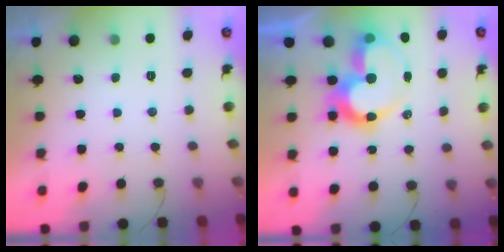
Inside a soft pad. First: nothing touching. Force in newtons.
{"total": 13.3, "press": 13.0, "slide": 3.0}